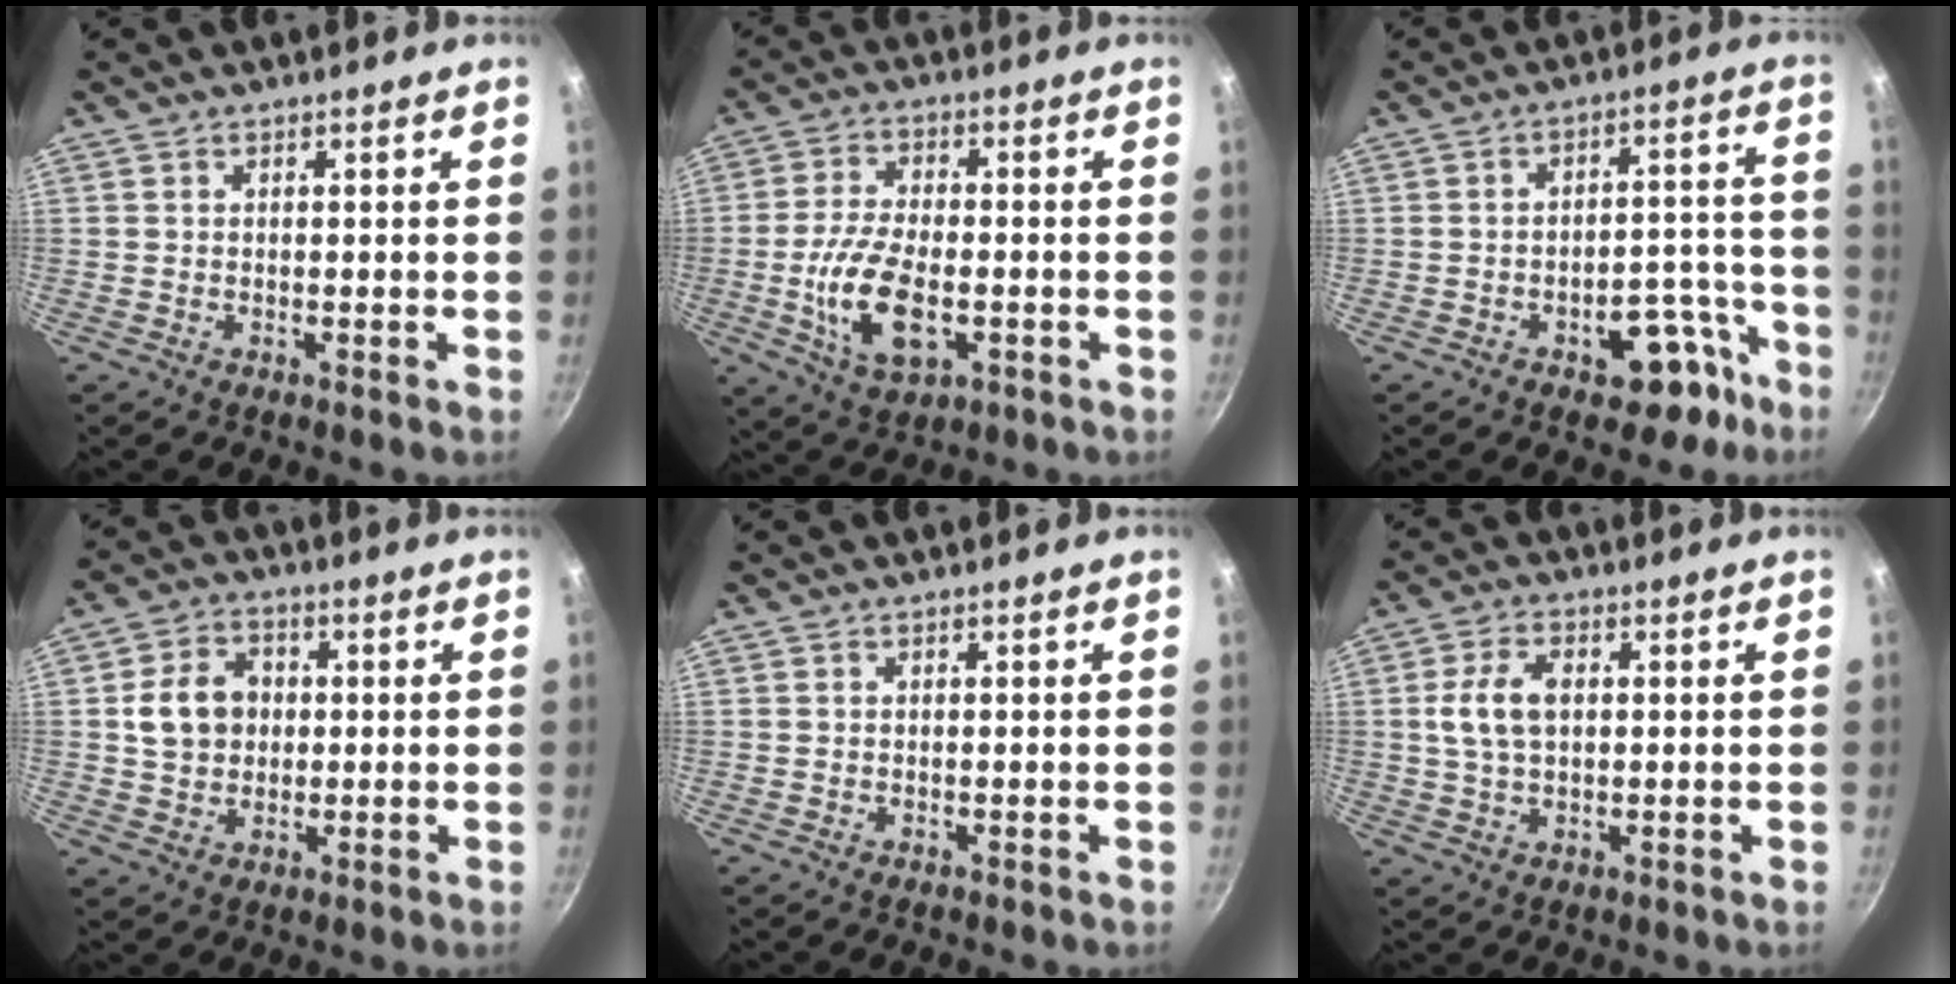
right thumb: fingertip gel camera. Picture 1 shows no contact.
{"total": 12.0, "force": [-2.7, 6.1, 9.9], "torque": [-0.187, 0.006, -0.045]}
{"total": 10.3, "force": [-5.9, 5.5, 6.5], "torque": [-0.053, 0.058, -0.074]}
{"total": 9.0, "force": [0.9, 7.4, 5.1], "torque": [-0.066, 0.009, 0.011]}
{"total": 0.0}
{"total": 7.2, "force": [1.0, 4.4, 5.6], "torque": [-0.111, 0.008, 0.020]}